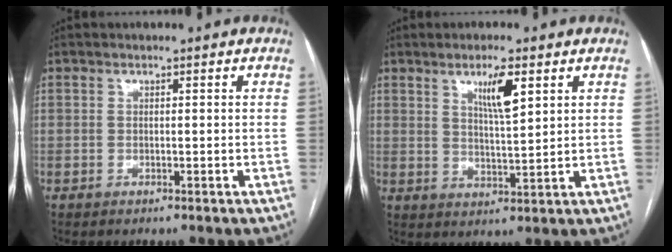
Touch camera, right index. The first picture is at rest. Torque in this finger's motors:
{"motor_torque": [0.15, 0.16, 0.33, 0.08]}